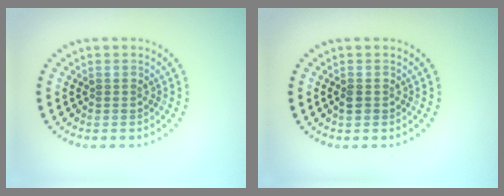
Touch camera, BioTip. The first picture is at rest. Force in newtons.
{"total": 1.2, "press": 1.2, "slide": 0.3}